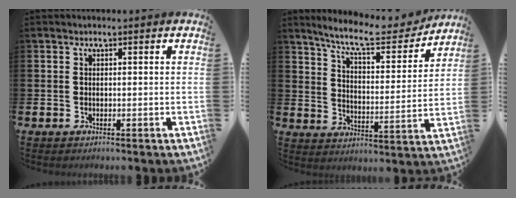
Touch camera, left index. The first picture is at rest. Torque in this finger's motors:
{"motor_torque": [1.07, -1.08, 0.35, 0.10]}